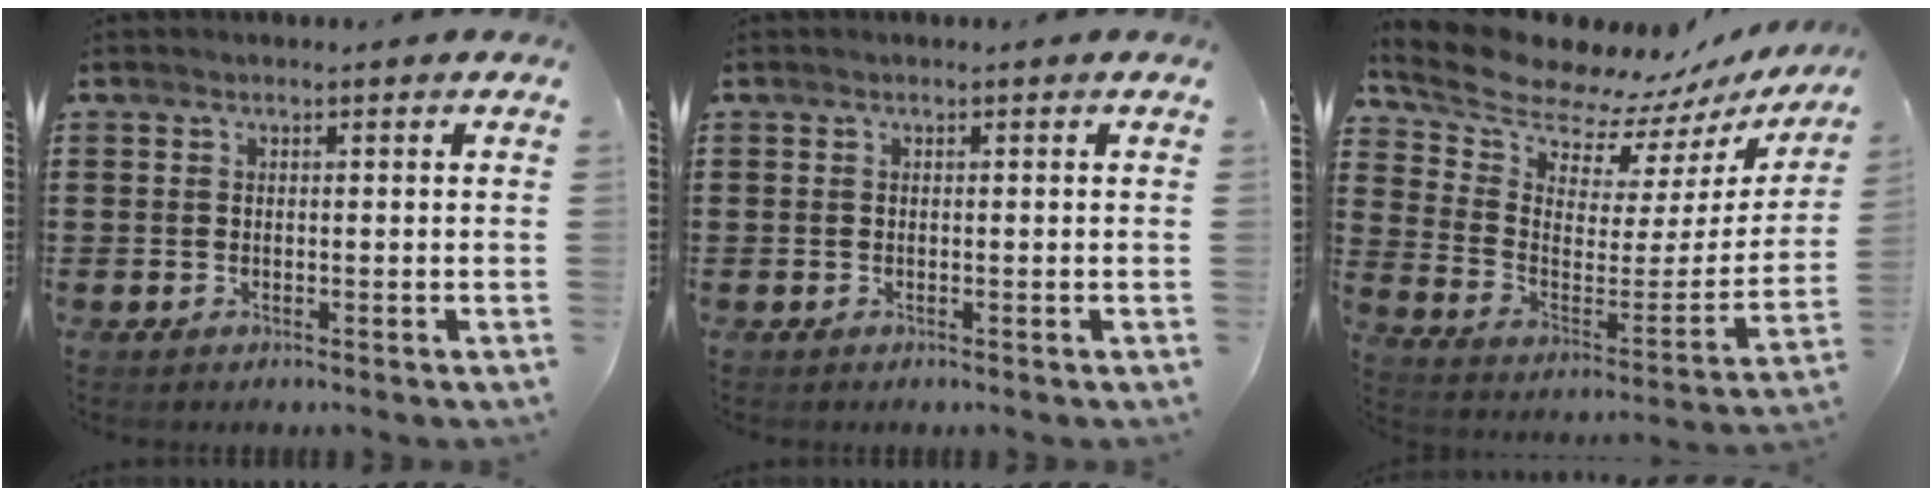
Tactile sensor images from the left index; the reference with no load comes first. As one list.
[{"total": 0.0}, {"total": 8.4, "force": [8.0, 2.5, 1.1], "torque": [-0.068, -0.072, 0.133]}]